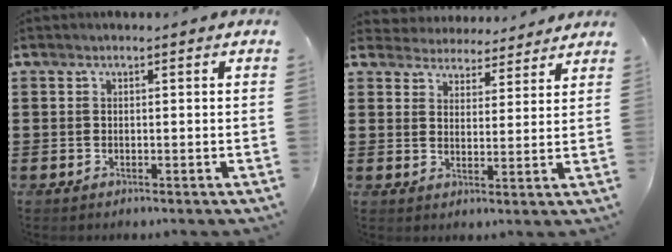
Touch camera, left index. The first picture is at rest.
{"total": 3.8, "force": [3.8, 0.6, -0.4], "torque": [-0.011, -0.021, 0.067]}